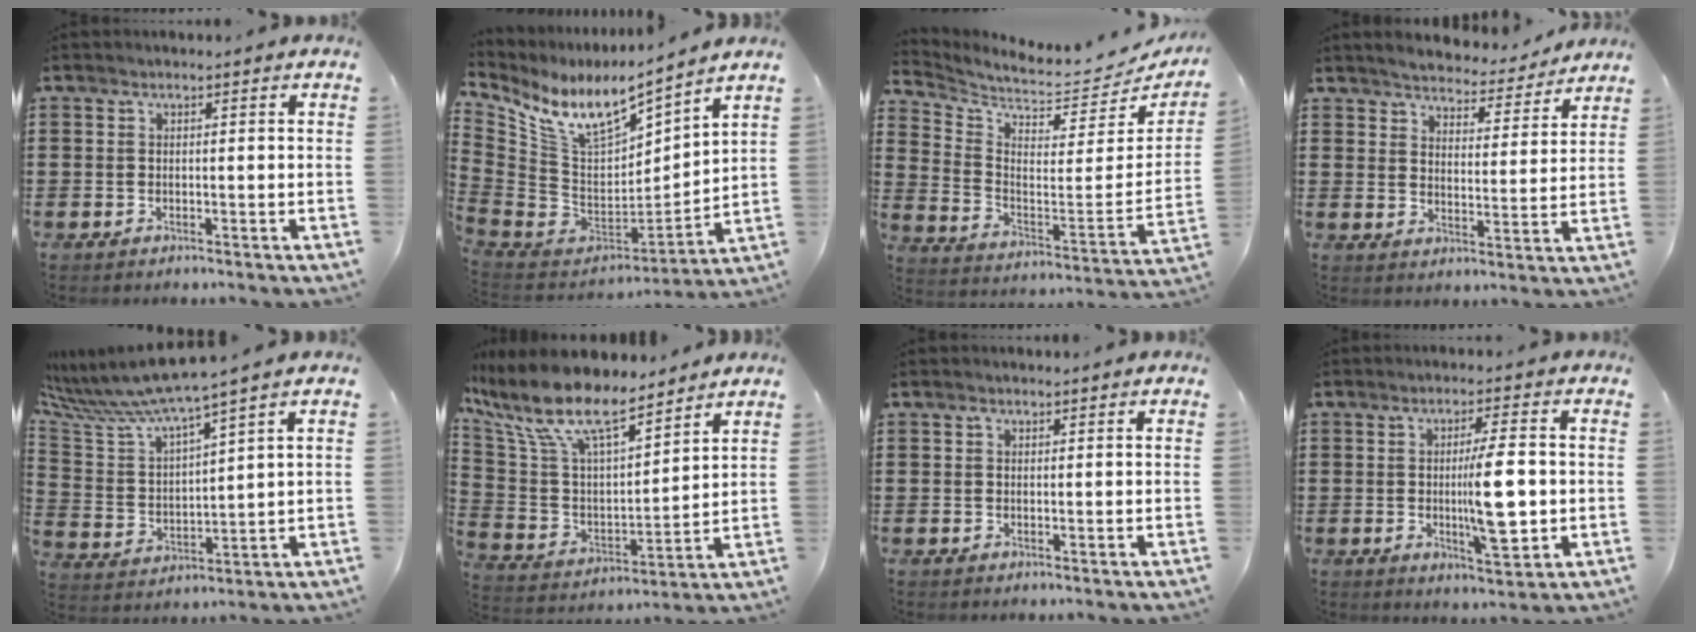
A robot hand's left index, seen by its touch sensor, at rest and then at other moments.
{"total": 10.6, "force": [7.4, 3.4, 6.7], "torque": [-0.160, -0.053, 0.131]}
{"total": 4.3, "force": [4.1, 0.0, 1.1], "torque": [-0.049, -0.057, 0.064]}
{"total": 4.2, "force": [4.2, 0.2, 0.4], "torque": [-0.031, -0.027, 0.069]}
{"total": 7.0, "force": [6.3, -0.3, 3.1], "torque": [-0.093, -0.046, 0.102]}
{"total": 11.6, "force": [8.5, 3.4, 7.2], "torque": [-0.178, -0.050, 0.146]}
{"total": 0.5, "force": [0.4, 0.3, 0.2], "torque": [-0.007, 0.001, 0.008]}
{"total": 9.3, "force": [-0.4, 2.3, 9.0], "torque": [-0.130, -0.008, -0.009]}